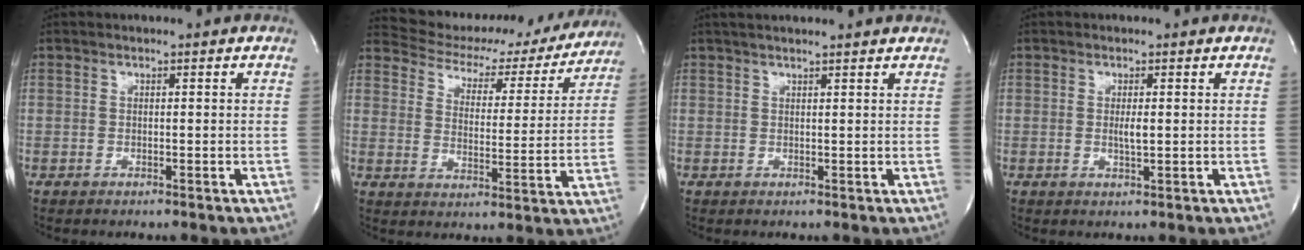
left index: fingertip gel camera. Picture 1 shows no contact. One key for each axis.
{"total": 19.6, "fx": 18.2, "fy": 6.0, "fz": 4.4, "tx": -0.055, "ty": -0.016, "tz": 0.224}
{"total": 10.3, "fx": 9.3, "fy": 0.8, "fz": 4.4, "tx": -0.066, "ty": 0.027, "tz": 0.111}
{"total": 1.6, "fx": 0.2, "fy": 0.2, "fz": 1.6, "tx": -0.033, "ty": -0.004, "tz": 0.003}